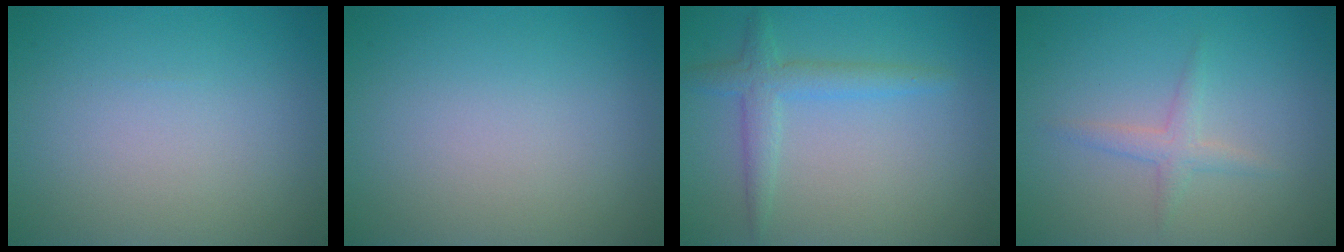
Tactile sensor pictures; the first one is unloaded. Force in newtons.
{"total": 0.0}
{"total": 2.6, "press": 2.6, "slide": 0.1}
{"total": 1.5, "press": 1.5, "slide": 0.1}